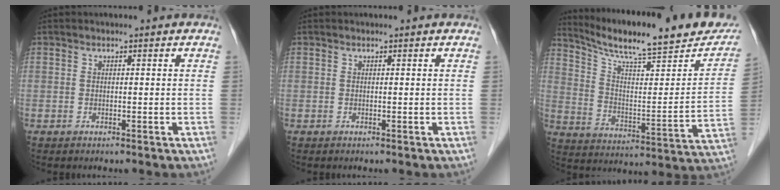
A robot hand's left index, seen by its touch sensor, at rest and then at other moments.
{"total": 0.0}
{"total": 22.8, "force": [19.5, 3.3, 11.3], "torque": [-0.173, -0.024, 0.278]}